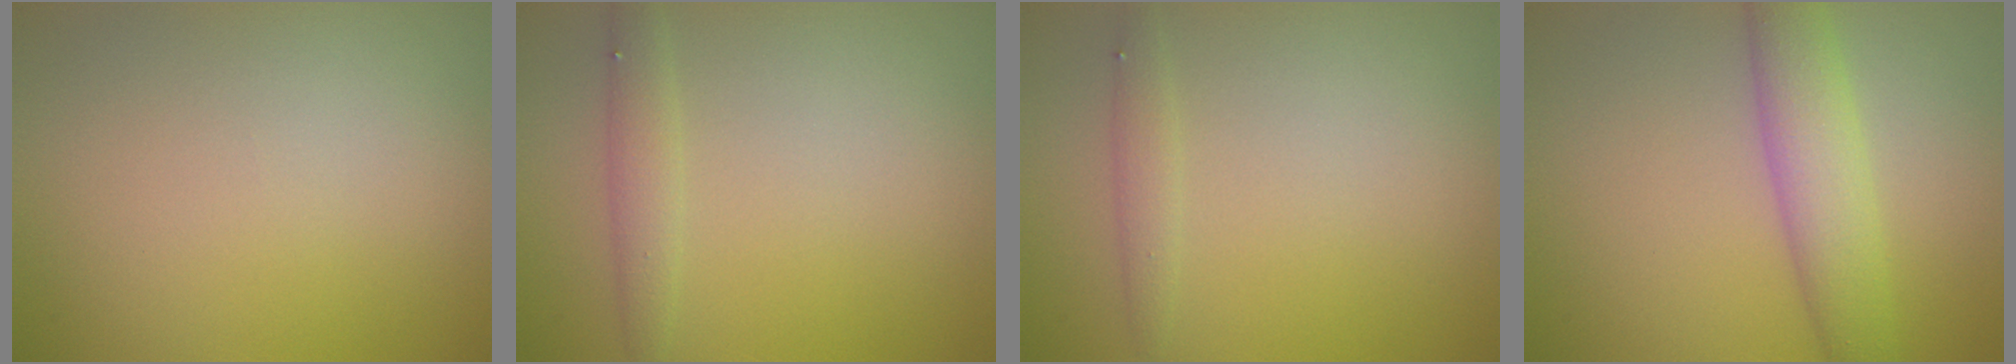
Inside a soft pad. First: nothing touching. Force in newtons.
{"total": 1.6, "press": 1.6, "slide": 0.0}
{"total": 1.1, "press": 1.1, "slide": 0.1}
{"total": 4.4, "press": 4.4, "slide": 0.1}